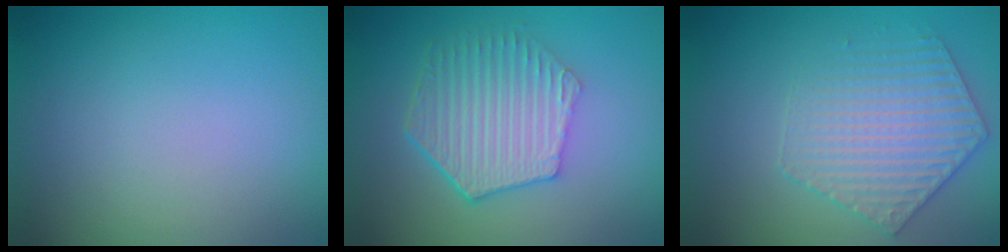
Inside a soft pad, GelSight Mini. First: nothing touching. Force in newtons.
{"total": 5.8, "press": 4.3, "slide": 3.8}
{"total": 3.8, "press": 3.8, "slide": 0.6}